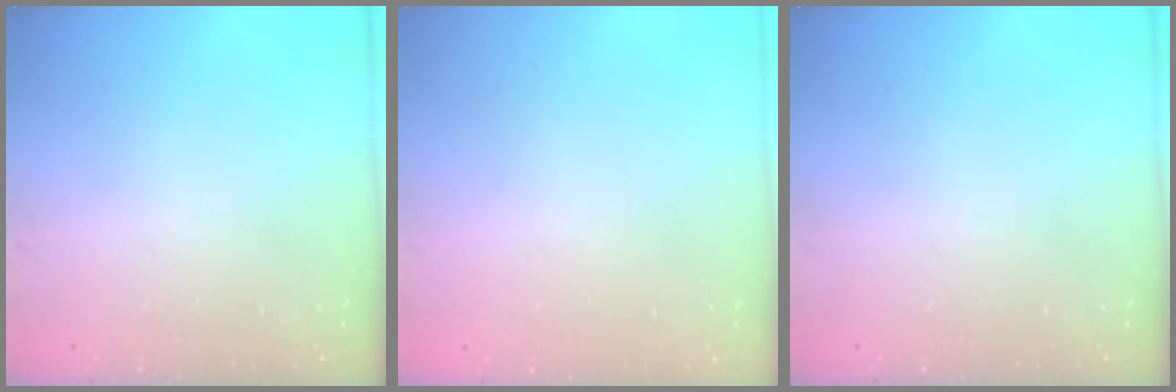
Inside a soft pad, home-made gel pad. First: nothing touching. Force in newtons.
{"total": 0.0}
{"total": 0.0}